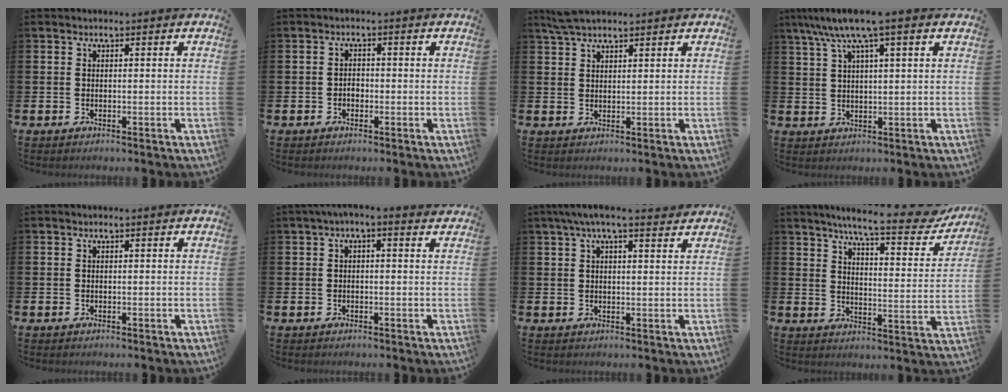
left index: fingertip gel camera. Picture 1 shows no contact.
{"total": 1.4, "force": [-0.5, 1.0, 0.7], "torque": [-0.008, 0.001, -0.013]}
{"total": 3.6, "force": [3.2, 0.9, 1.5], "torque": [-0.034, -0.002, 0.059]}
{"total": 7.2, "force": [5.3, 1.1, 4.7], "torque": [-0.100, -0.008, 0.094]}
{"total": 0.0}
{"total": 1.2, "force": [0.1, 0.3, 1.1], "torque": [-0.019, 0.002, -0.001]}
{"total": 5.1, "force": [4.2, 0.9, 2.8], "torque": [-0.054, -0.008, 0.073]}
{"total": 8.2, "force": [7.1, 0.7, 3.9], "torque": [-0.074, -0.050, 0.114]}